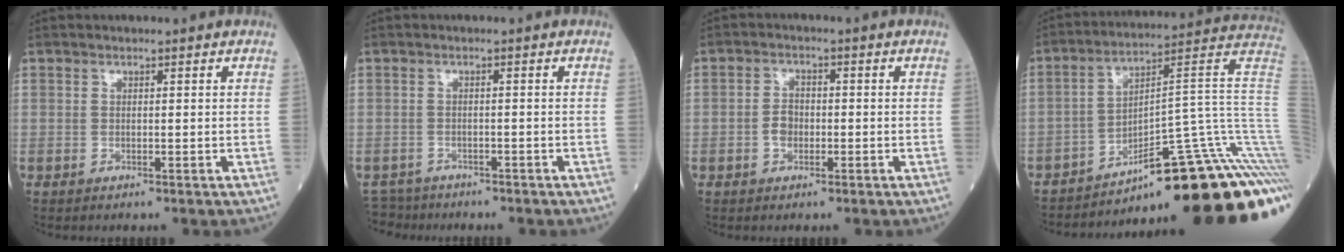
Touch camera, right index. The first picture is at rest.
{"total": 6.7, "force": [-5.7, 3.3, 0.7], "torque": [-0.028, 0.004, -0.089]}
{"total": 3.4, "force": [-1.0, 2.4, 2.1], "torque": [-0.051, 0.010, -0.017]}
{"total": 28.9, "force": [-19.2, 2.0, 21.5], "torque": [-0.172, 0.014, -0.271]}